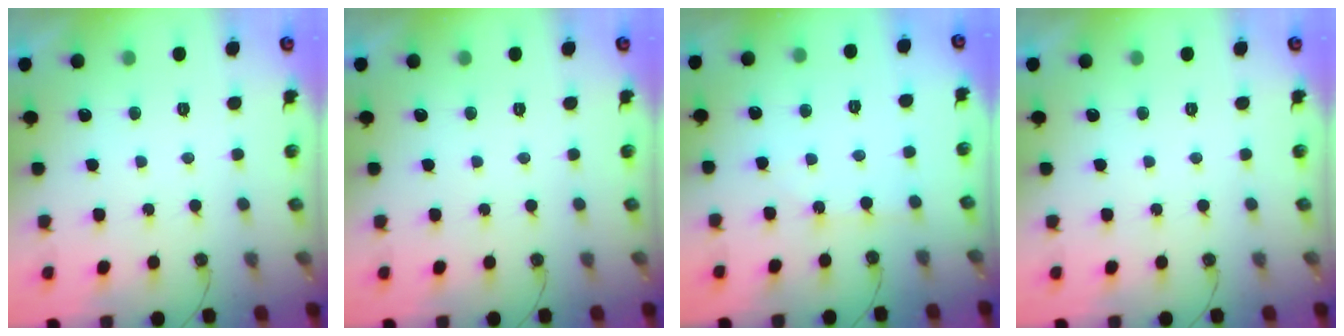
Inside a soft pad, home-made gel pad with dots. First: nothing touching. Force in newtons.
{"total": 0.0}
{"total": 3.4, "press": 3.3, "slide": 0.5}
{"total": 0.0}